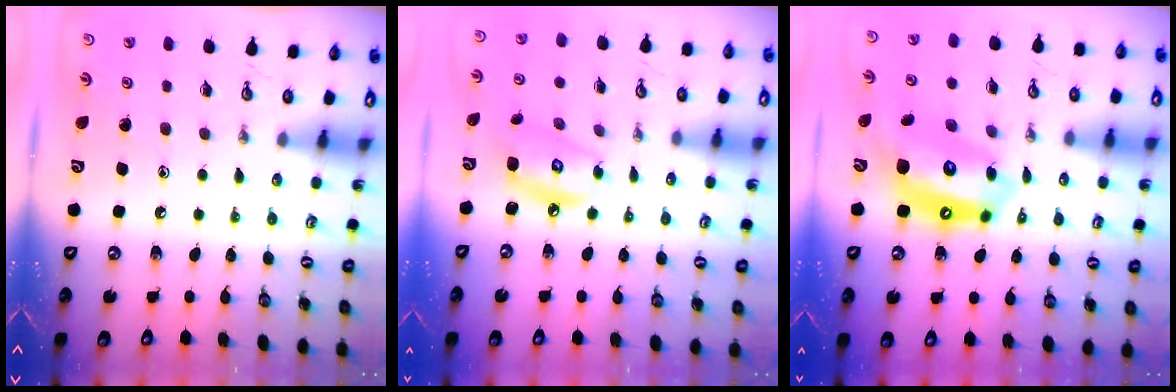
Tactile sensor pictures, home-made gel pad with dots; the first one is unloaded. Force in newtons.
{"total": 8.6, "press": 8.5, "slide": 0.7}
{"total": 13.4, "press": 13.3, "slide": 1.1}